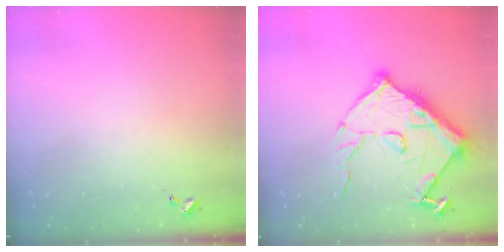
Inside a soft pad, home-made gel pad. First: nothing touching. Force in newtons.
{"total": 15.4, "press": 15.4, "slide": 1.0}